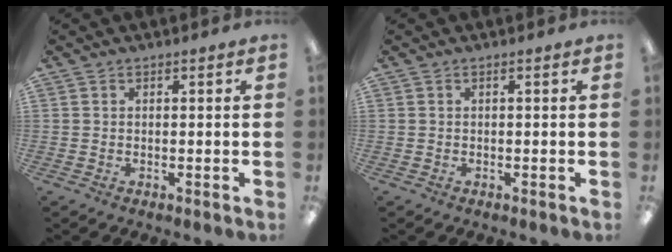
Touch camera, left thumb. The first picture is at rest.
{"total": 0.0}